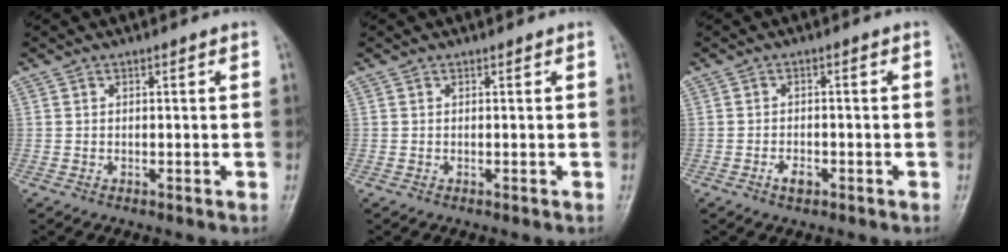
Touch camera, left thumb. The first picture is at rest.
{"total": 0.0}
{"total": 2.5, "force": [-1.6, 1.2, 1.5], "torque": [-0.026, 0.013, -0.028]}